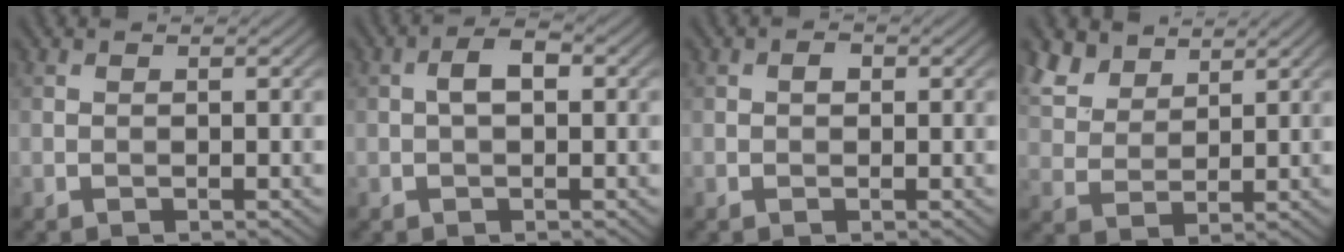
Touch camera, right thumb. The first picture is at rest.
{"total": 2.7, "force": [0.2, 1.3, 2.4], "torque": [-0.041, 0.009, -0.001]}
{"total": 1.0, "force": [0.1, 0.8, 0.7], "torque": [-0.010, 0.001, -0.001]}
{"total": 6.2, "force": [4.5, 3.2, 2.7], "torque": [-0.075, 0.007, 0.096]}